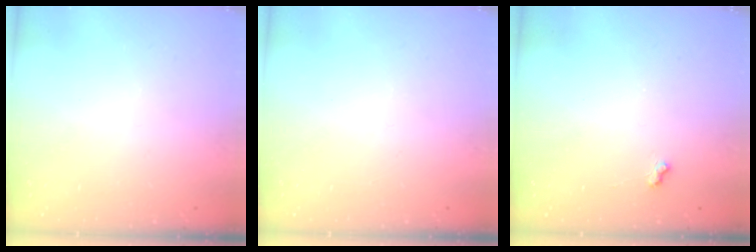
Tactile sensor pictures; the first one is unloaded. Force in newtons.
{"total": 0.0}
{"total": 4.4, "press": 4.3, "slide": 0.8}